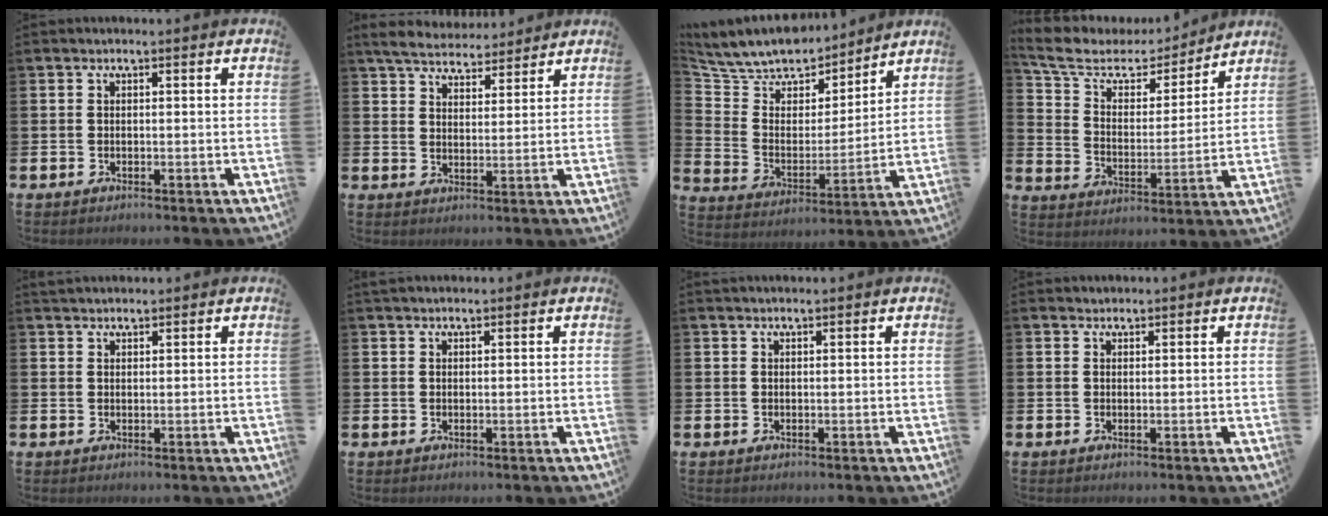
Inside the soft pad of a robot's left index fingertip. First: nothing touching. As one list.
[{"total": 5.6, "force": [5.4, 1.3, 0.9], "torque": [-0.041, -0.023, 0.097]}, {"total": 9.0, "force": [8.4, 3.0, 1.0], "torque": [-0.070, -0.062, 0.151]}, {"total": 7.3, "force": [5.8, 3.8, 2.2], "torque": [-0.083, -0.033, 0.099]}, {"total": 1.9, "force": [1.8, 0.6, 0.0], "torque": [0.007, -0.003, 0.032]}, {"total": 1.2, "force": [1.2, 0.4, 0.2], "torque": [0.006, -0.001, 0.019]}, {"total": 1.0, "force": [1.0, 0.2, 0.1], "torque": [0.008, -0.003, 0.015]}, {"total": 1.4, "force": [1.3, 0.5, -0.2], "torque": [0.012, 0.001, 0.022]}]